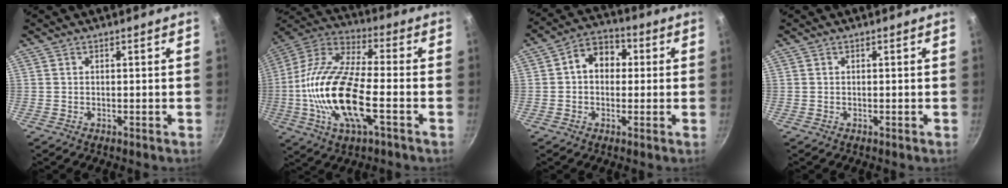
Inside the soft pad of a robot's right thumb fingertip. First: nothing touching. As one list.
[{"total": 20.5, "force": [-4.3, 7.9, 18.5], "torque": [-0.363, 0.028, -0.100]}, {"total": 8.4, "force": [1.0, 6.5, 5.2], "torque": [-0.040, 0.021, 0.000]}, {"total": 0.0}]